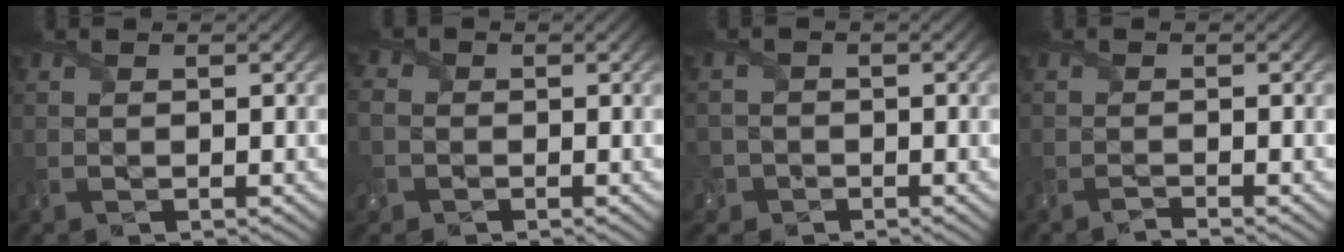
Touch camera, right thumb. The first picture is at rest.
{"total": 4.0, "force": [-1.2, 3.4, 1.7], "torque": [-0.063, -0.002, -0.031]}
{"total": 2.6, "force": [-1.6, 2.0, 0.2], "torque": [-0.006, 0.000, -0.036]}
{"total": 1.0, "force": [-0.9, -0.2, 0.4], "torque": [-0.008, 0.002, -0.021]}